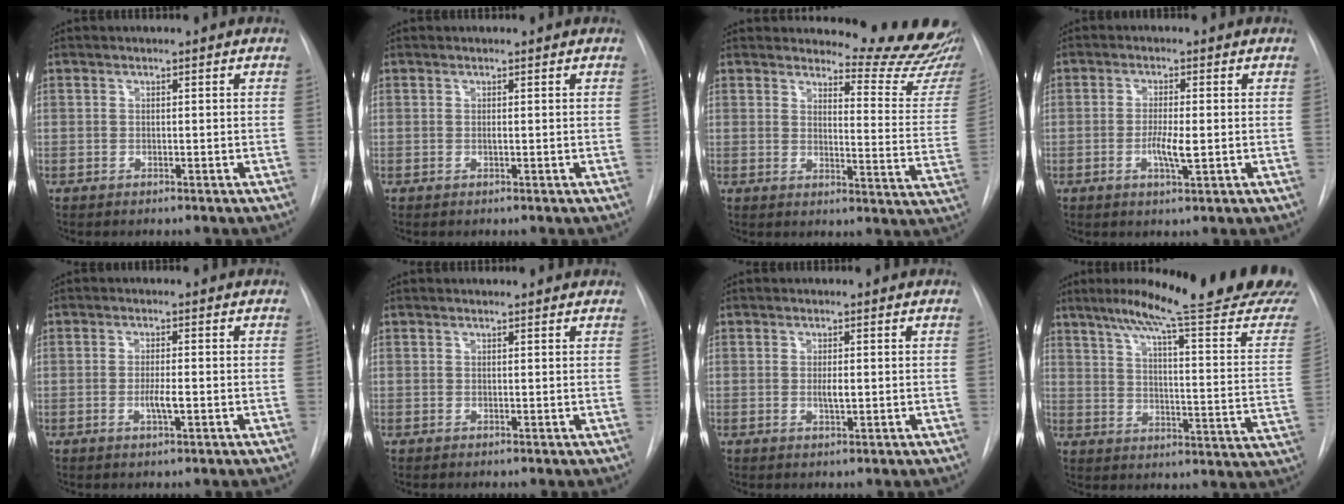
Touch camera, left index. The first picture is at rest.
{"total": 0.0}
{"total": 14.2, "force": [14.0, 0.3, 2.2], "torque": [-0.011, -0.120, 0.142]}
{"total": 3.9, "force": [-0.7, 0.5, 3.8], "torque": [-0.073, -0.006, -0.011]}
{"total": 2.6, "force": [-0.6, 0.3, 2.5], "torque": [-0.049, -0.002, -0.010]}
{"total": 2.5, "force": [2.4, 0.6, 0.5], "torque": [-0.013, 0.012, 0.023]}
{"total": 1.7, "force": [0.1, 0.4, 1.6], "torque": [-0.032, -0.002, 0.003]}
{"total": 27.0, "force": [23.7, -0.4, 13.0], "torque": [-0.189, -0.093, 0.299]}